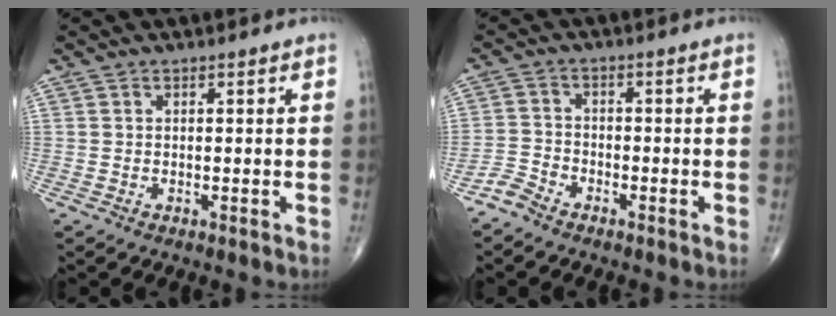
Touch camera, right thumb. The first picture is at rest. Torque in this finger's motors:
{"motor_torque": [1.08, 1.04, -0.51, -0.32, 0.03]}